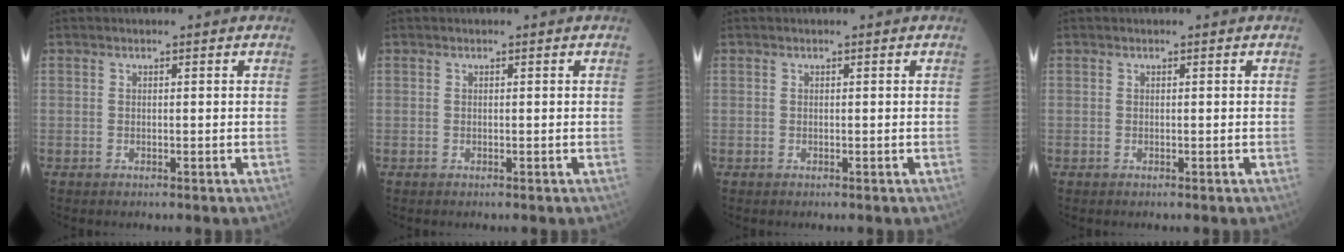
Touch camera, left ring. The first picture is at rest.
{"total": 0.0}
{"total": 0.0}
{"total": 0.0}